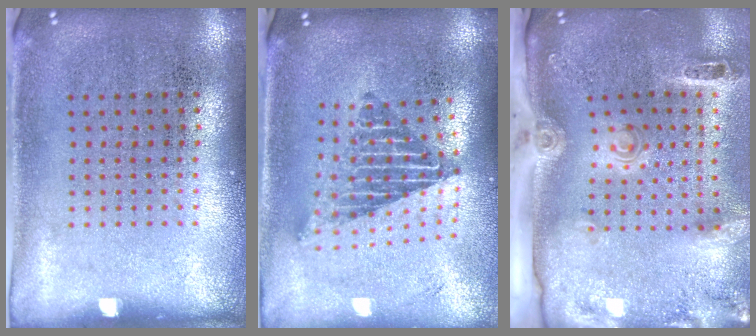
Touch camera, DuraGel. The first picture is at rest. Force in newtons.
{"total": 2.1, "press": 1.6, "slide": 1.4}
{"total": 3.2, "press": 2.1, "slide": 2.4}